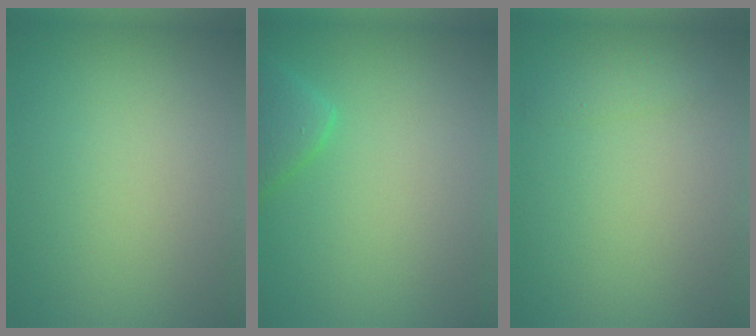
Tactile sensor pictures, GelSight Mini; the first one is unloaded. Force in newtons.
{"total": 2.5, "press": 2.5, "slide": 0.4}
{"total": 1.3, "press": 1.3, "slide": 0.0}